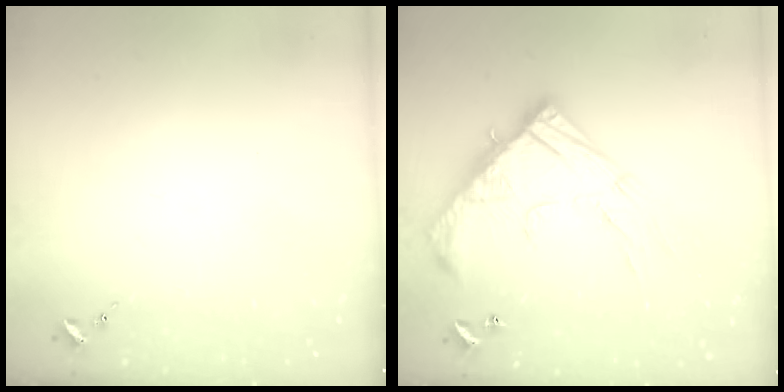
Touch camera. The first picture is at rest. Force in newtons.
{"total": 20.3, "press": 20.3, "slide": 1.7}